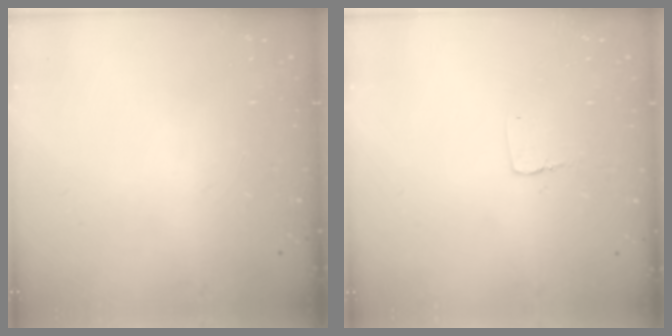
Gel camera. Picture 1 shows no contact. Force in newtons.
{"total": 2.9, "press": 2.9, "slide": 0.2}